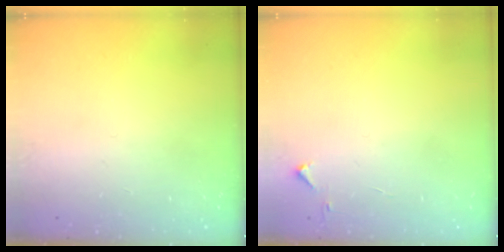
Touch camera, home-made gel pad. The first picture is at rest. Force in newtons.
{"total": 2.8, "press": 2.8, "slide": 0.4}